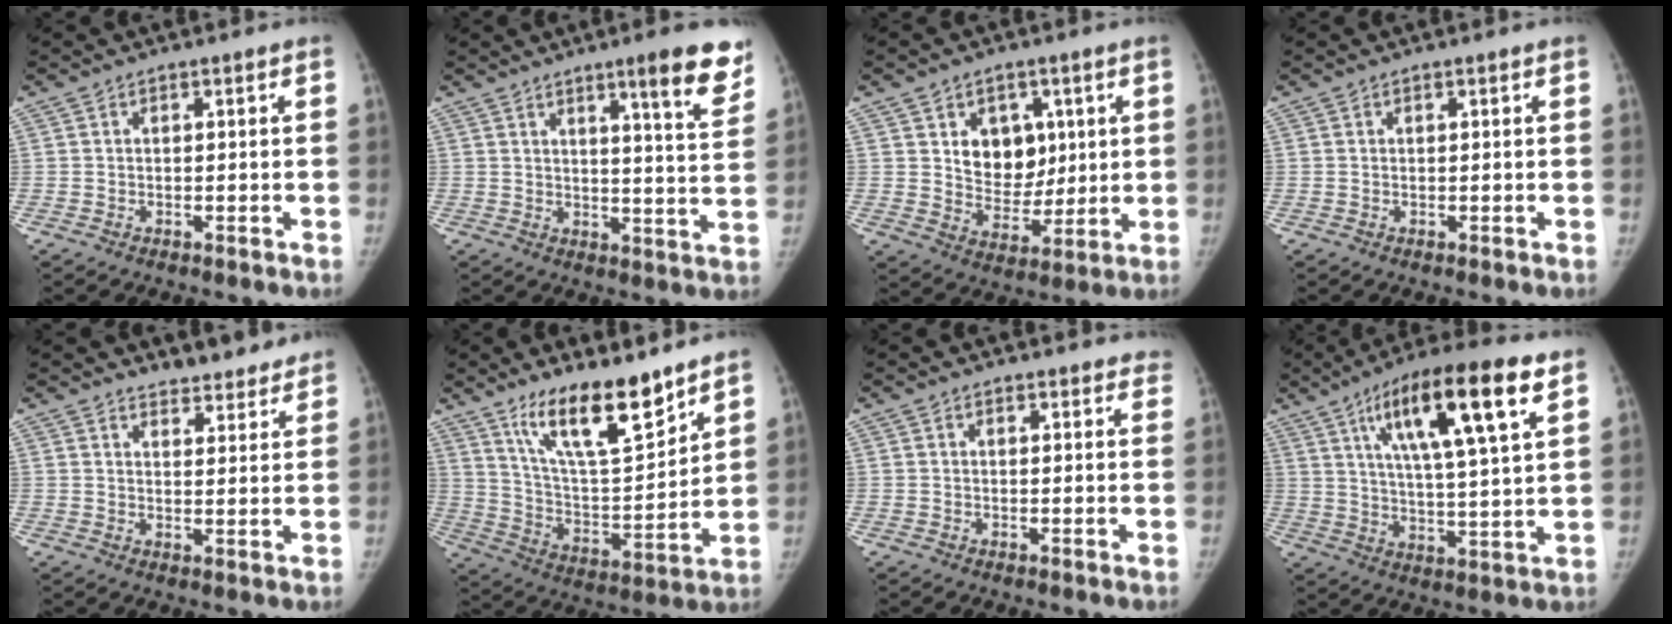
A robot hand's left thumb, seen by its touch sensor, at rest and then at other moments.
{"total": 11.5, "force": [7.4, 1.4, 8.7], "torque": [-0.092, -0.044, 0.095]}
{"total": 10.3, "force": [3.2, 7.9, 5.8], "torque": [-0.044, -0.022, 0.064]}
{"total": 0.0}
{"total": 7.6, "force": [6.8, 2.7, 1.8], "torque": [0.006, -0.044, 0.087]}
{"total": 17.1, "force": [12.3, 4.7, 10.9], "torque": [-0.152, -0.081, 0.226]}
{"total": 4.3, "force": [3.9, 1.7, 0.5], "torque": [0.030, -0.012, 0.029]}
{"total": 19.5, "force": [9.4, 4.2, 16.6], "torque": [-0.257, -0.020, 0.153]}